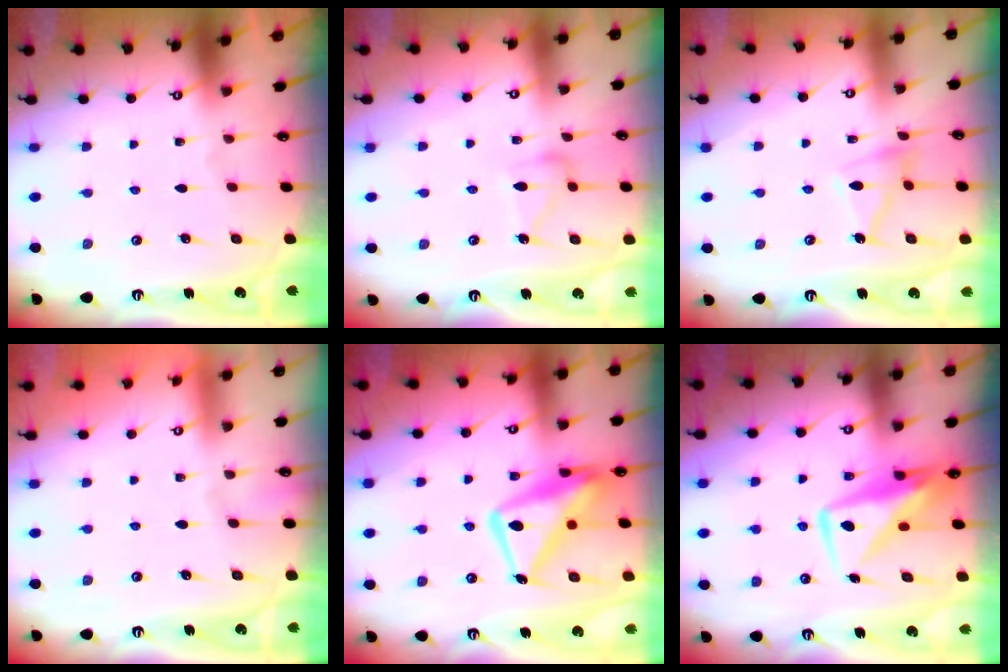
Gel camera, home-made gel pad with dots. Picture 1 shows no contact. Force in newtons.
{"total": 11.9, "press": 11.9, "slide": 0.6}
{"total": 11.0, "press": 11.0, "slide": 0.8}
{"total": 3.9, "press": 3.9, "slide": 0.1}
{"total": 15.0, "press": 14.9, "slide": 1.6}
{"total": 10.2, "press": 10.1, "slide": 1.3}